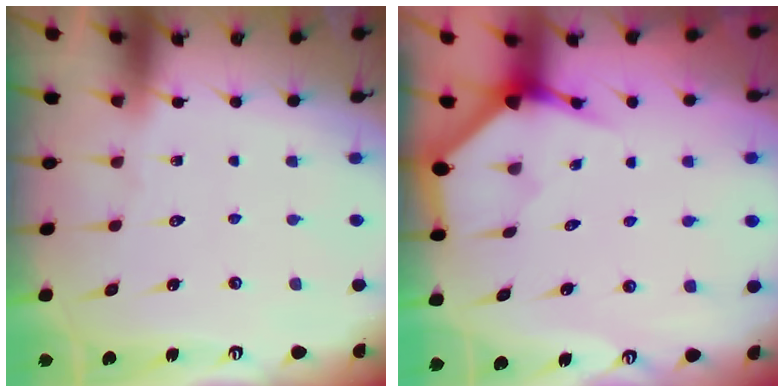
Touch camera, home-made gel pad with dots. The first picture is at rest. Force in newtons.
{"total": 3.4, "press": 3.4, "slide": 0.1}